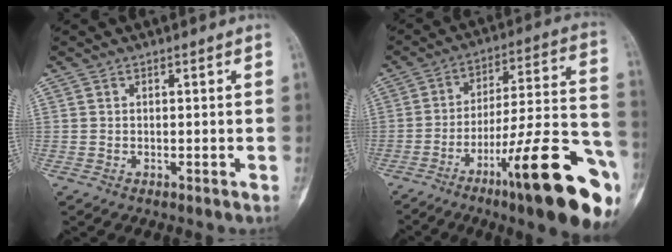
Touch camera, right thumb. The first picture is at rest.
{"total": 25.4, "force": [-12.5, 4.6, 21.6], "torque": [-0.261, 0.069, -0.190]}